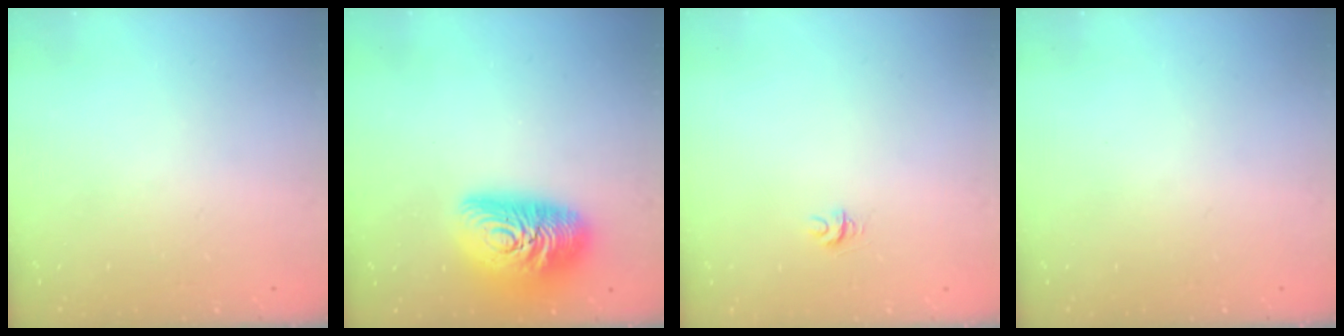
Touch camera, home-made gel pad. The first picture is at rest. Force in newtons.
{"total": 18.7, "press": 18.7, "slide": 1.2}
{"total": 4.0, "press": 4.0, "slide": 0.4}
{"total": 0.0}